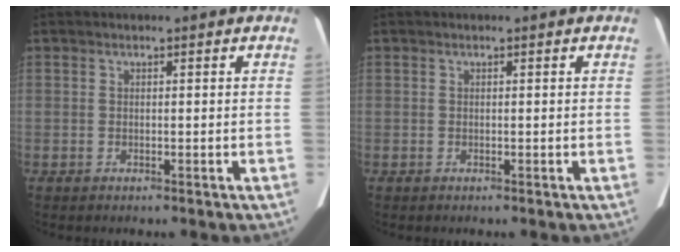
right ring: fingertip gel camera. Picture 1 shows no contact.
{"total": 0.0}